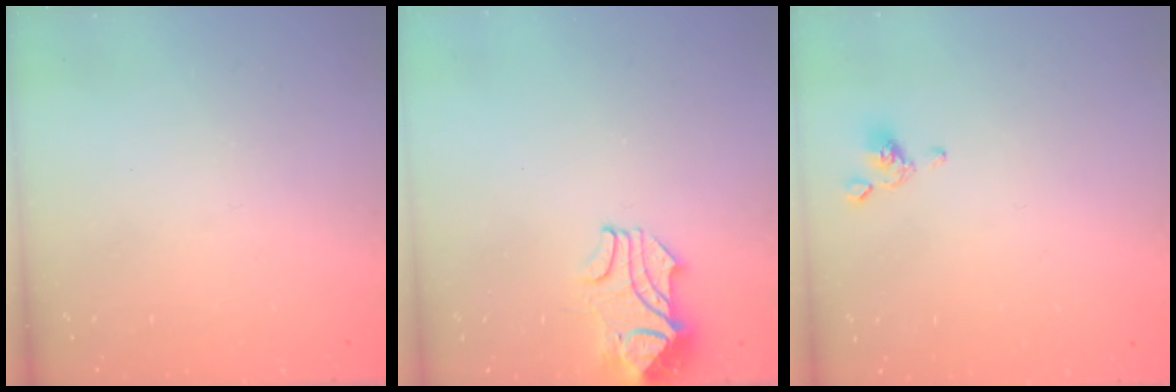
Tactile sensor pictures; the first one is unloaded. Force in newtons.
{"total": 2.1, "press": 2.0, "slide": 0.7}
{"total": 2.3, "press": 2.3, "slide": 0.6}